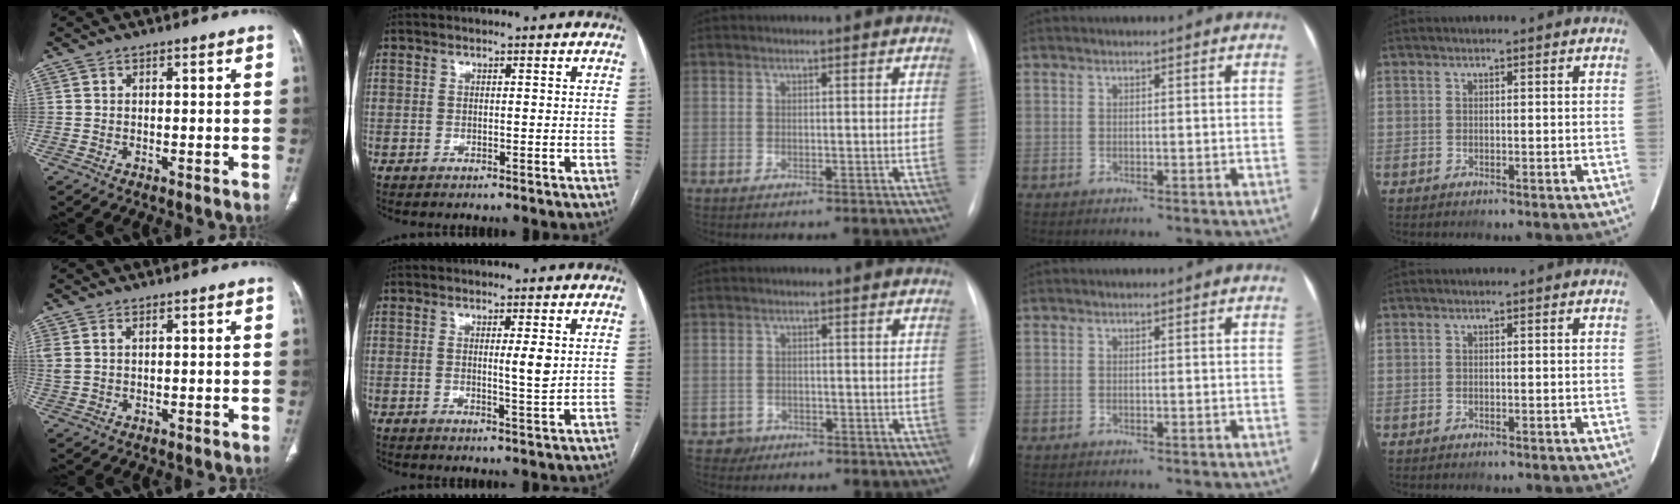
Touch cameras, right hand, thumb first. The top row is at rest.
{"thumb": {"total": 3.5, "force": [1.1, 2.1, 2.5], "torque": [-0.078, 0.013, 0.032]}, "index": {"total": 3.1, "force": [0.7, 0.2, 3.0], "torque": [-0.048, -0.005, 0.010]}, "middle": {"total": 1.9, "force": [-1.2, 1.4, -0.4], "torque": [0.008, 0.008, -0.022]}}